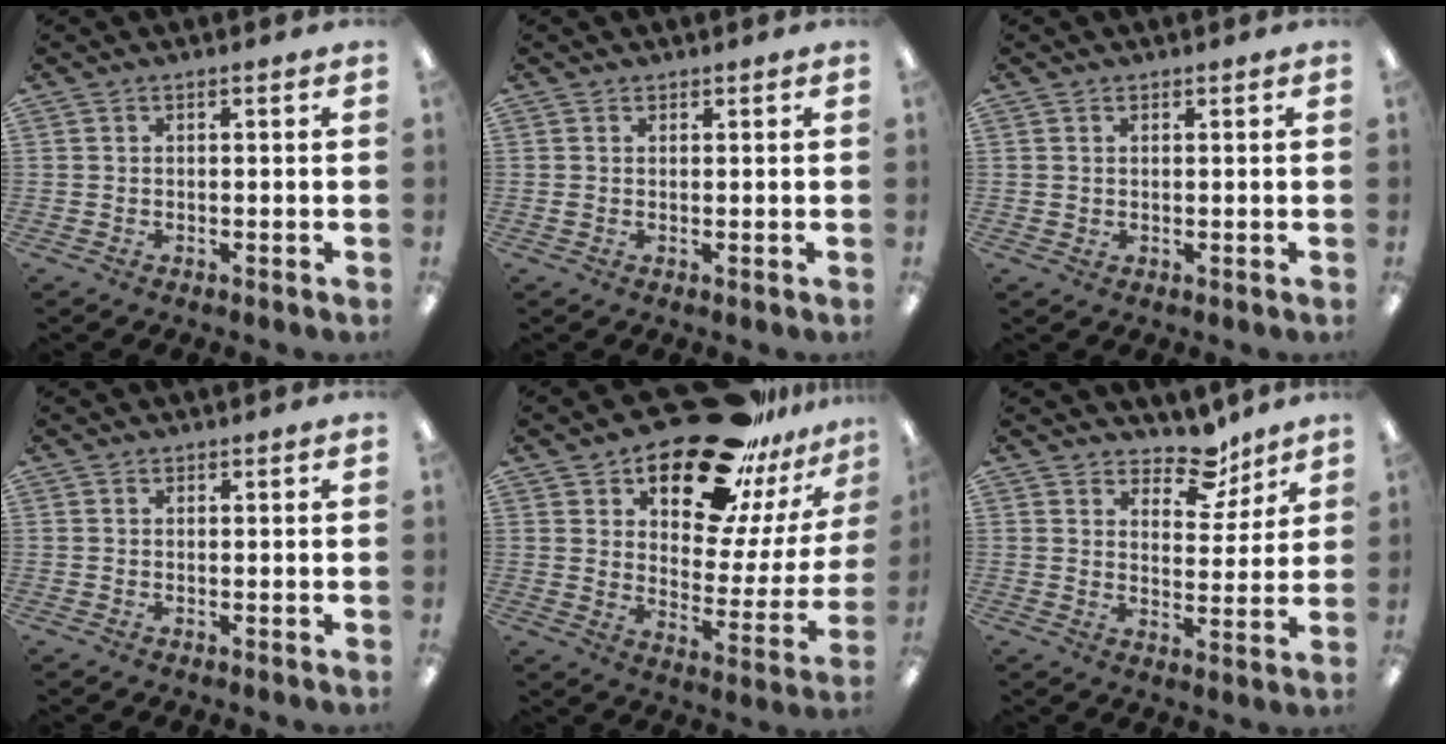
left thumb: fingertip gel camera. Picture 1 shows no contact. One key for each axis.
{"total": 0.7, "fx": 0.4, "fy": 0.6, "fz": 0.1, "tx": -0.003, "ty": 0.003, "tz": 0.007}
{"total": 1.0, "fx": 0.7, "fy": 0.7, "fz": -0.2, "tx": 0.003, "ty": 0.002, "tz": 0.014}
{"total": 0.0}
{"total": 23.6, "fx": 17.6, "fy": 10.6, "fz": 11.7, "tx": -0.159, "ty": -0.118, "tz": 0.299}
{"total": 9.0, "fx": 7.1, "fy": 4.6, "fz": 3.2, "tx": -0.042, "ty": -0.046, "tz": 0.125}